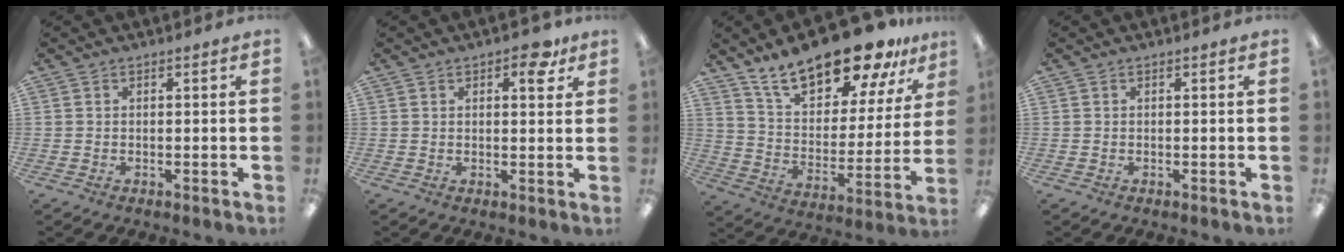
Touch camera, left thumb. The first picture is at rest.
{"total": 5.7, "force": [3.0, 2.9, 3.8], "torque": [-0.042, -0.006, 0.046]}
{"total": 21.2, "force": [16.4, 8.1, 10.8], "torque": [-0.188, -0.099, 0.283]}
{"total": 0.0}